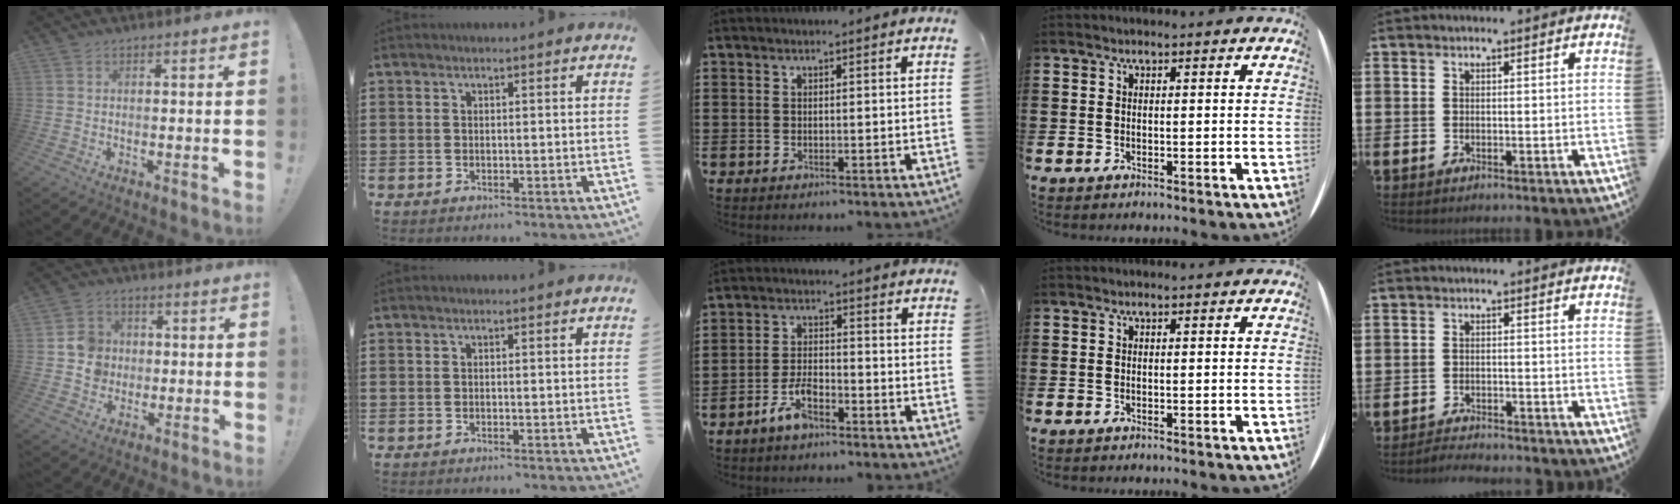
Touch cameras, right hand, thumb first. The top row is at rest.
{"thumb": {"total": 8.2, "force": [0.1, 7.9, 2.3], "torque": [-0.017, 0.004, 0.007]}, "middle": {"total": 5.1, "force": [-3.4, 1.7, 3.3], "torque": [-0.075, 0.006, -0.067]}, "little": {"total": 2.0, "force": [-2.0, 0.0, -0.2], "torque": [-0.002, 0.004, -0.044]}}